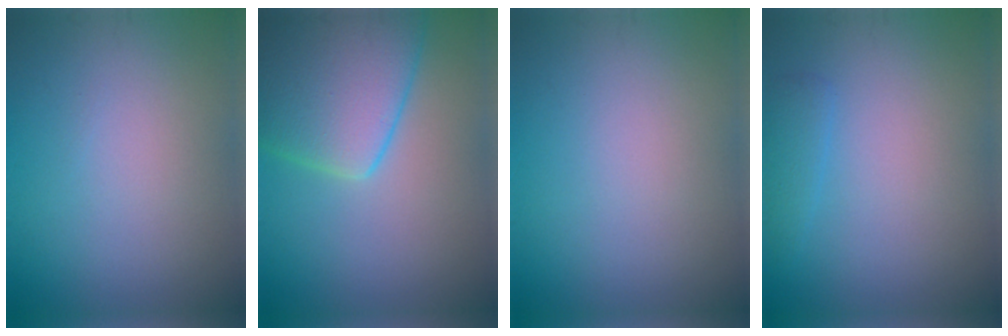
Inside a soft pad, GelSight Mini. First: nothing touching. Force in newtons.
{"total": 8.6, "press": 8.6, "slide": 0.5}
{"total": 0.0}
{"total": 1.4, "press": 1.4, "slide": 0.1}